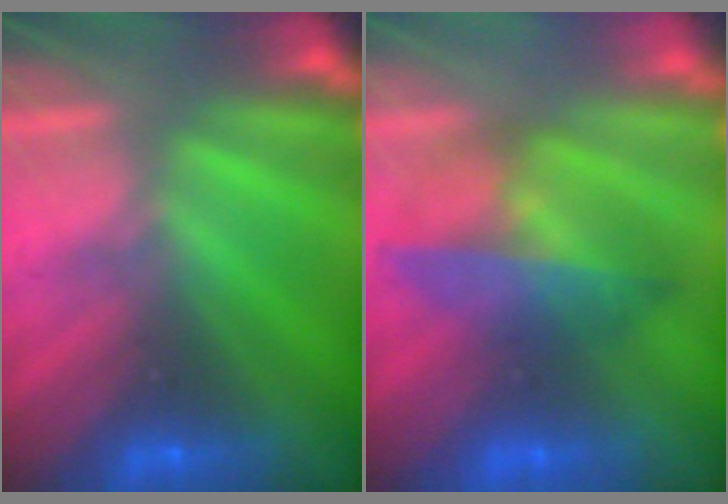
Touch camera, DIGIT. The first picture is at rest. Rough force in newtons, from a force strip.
{"total": 4.5}